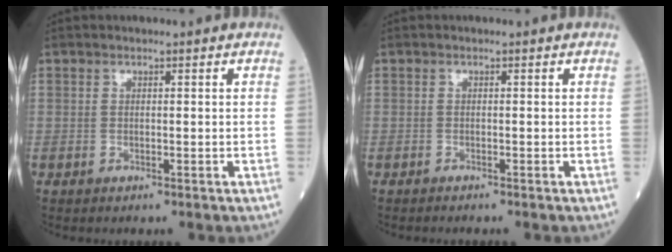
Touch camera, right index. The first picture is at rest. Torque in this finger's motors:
{"motor_torque": [-0.10, -0.08, 0.05, -0.01]}